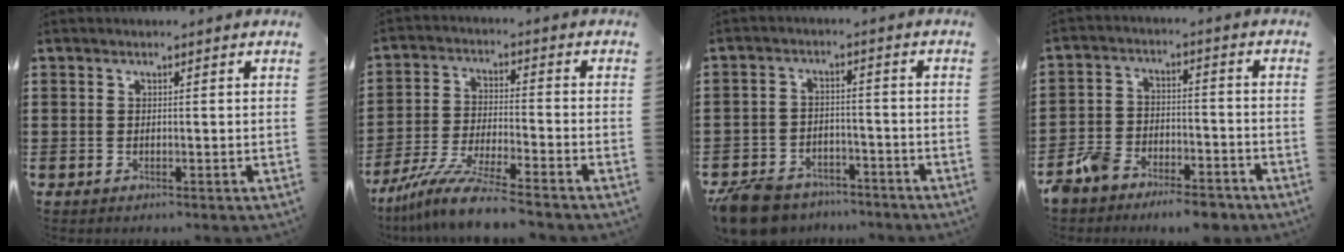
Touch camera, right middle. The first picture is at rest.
{"total": 9.1, "force": [-8.0, -0.1, 4.3], "torque": [-0.092, -0.008, -0.158]}
{"total": 6.6, "force": [-6.1, 2.2, 1.3], "torque": [-0.042, 0.011, -0.123]}
{"total": 7.3, "force": [-6.8, 1.9, 1.7], "torque": [-0.056, 0.013, -0.140]}